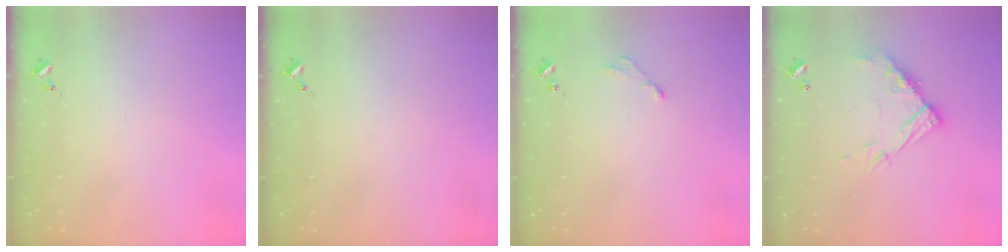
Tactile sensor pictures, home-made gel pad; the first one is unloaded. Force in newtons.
{"total": 0.0}
{"total": 2.8, "press": 2.8, "slide": 0.4}
{"total": 13.1, "press": 13.1, "slide": 1.1}